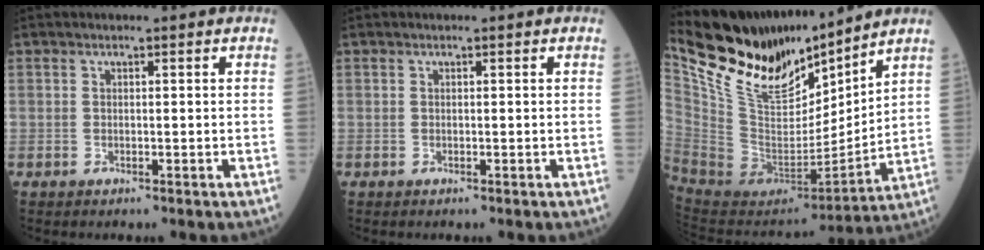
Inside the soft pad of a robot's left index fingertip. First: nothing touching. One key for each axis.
{"total": 0.0}
{"total": 19.0, "fx": 16.3, "fy": 4.9, "fz": 8.4, "tx": -0.167, "ty": -0.009, "tz": 0.316}